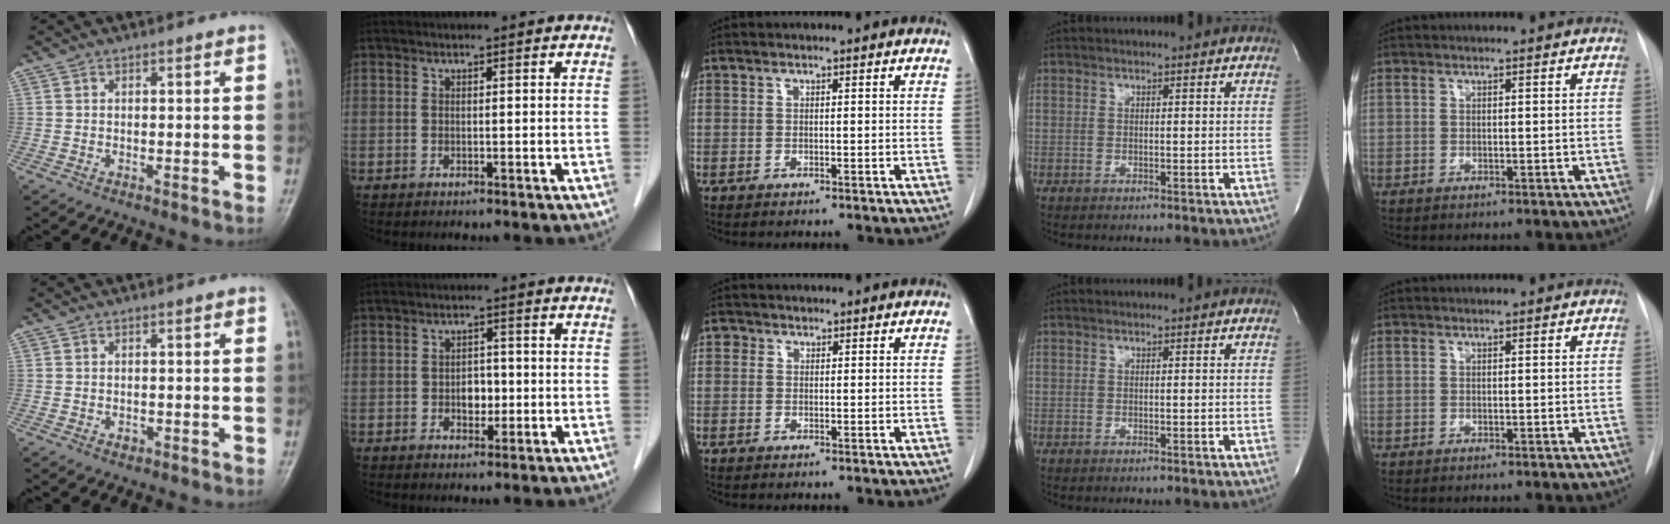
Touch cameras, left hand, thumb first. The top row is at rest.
{"thumb": {"total": 0.9, "force": [-0.4, 0.7, 0.5], "torque": [-0.001, 0.001, -0.005]}, "index": {"total": 3.1, "force": [-0.6, 2.1, 2.1], "torque": [-0.030, 0.006, -0.006]}, "middle": {"total": 1.2, "force": [0.5, 1.0, 0.2], "torque": [0.004, 0.002, 0.004]}}